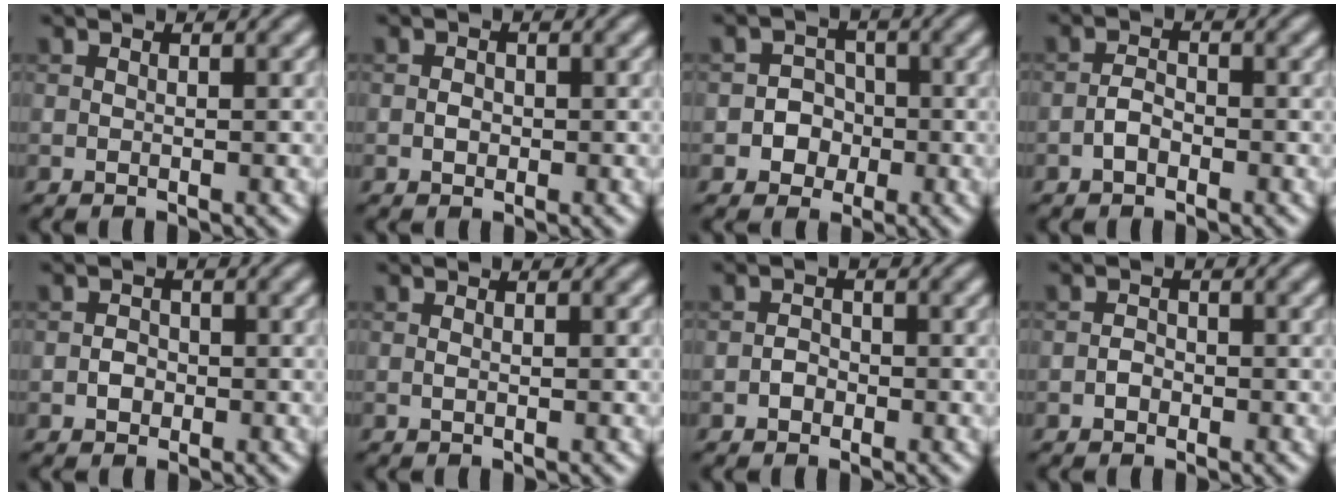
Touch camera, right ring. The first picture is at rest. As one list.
[{"total": 0.9, "force": [-0.2, 0.7, 0.5], "torque": [-0.007, -0.001, -0.005]}, {"total": 2.8, "force": [-0.8, 2.6, 0.7], "torque": [0.014, 0.002, -0.029]}, {"total": 1.6, "force": [-0.9, 0.8, 1.0], "torque": [-0.019, 0.006, -0.021]}, {"total": 1.2, "force": [-0.4, 1.0, 0.5], "torque": [-0.005, 0.002, -0.009]}, {"total": 0.0}, {"total": 1.1, "force": [-0.6, 0.9, 0.4], "torque": [-0.006, 0.003, -0.011]}, {"total": 1.0, "force": [-0.5, 0.8, 0.4], "torque": [-0.007, 0.002, -0.010]}]